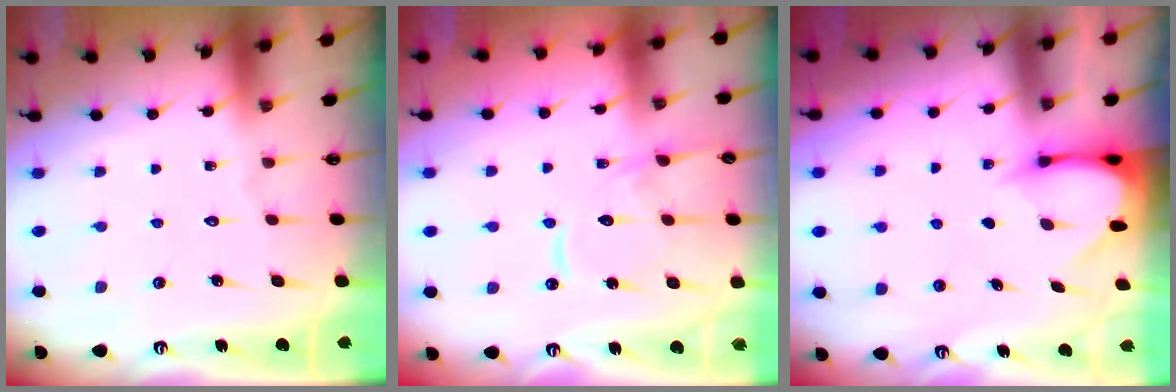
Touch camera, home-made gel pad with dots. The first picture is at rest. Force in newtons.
{"total": 12.9, "press": 12.8, "slide": 1.3}
{"total": 3.5, "press": 3.4, "slide": 0.3}